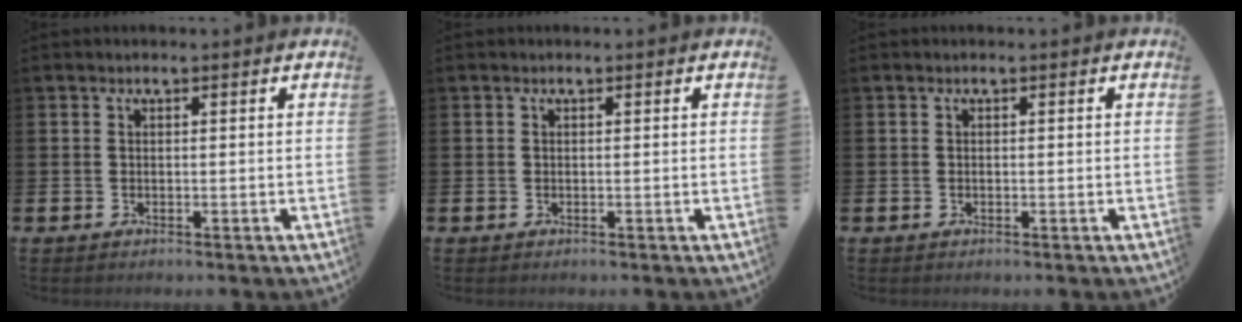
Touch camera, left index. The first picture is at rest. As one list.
[{"total": 0.0}, {"total": 0.0}]